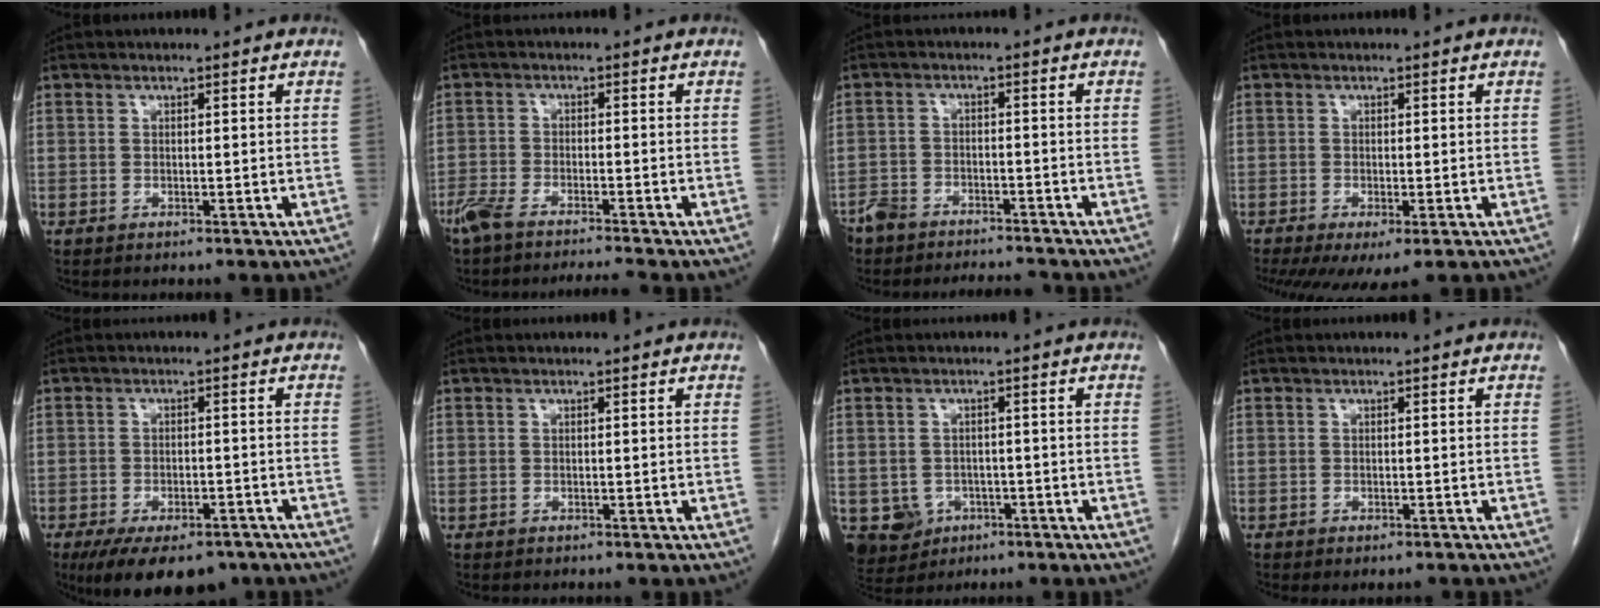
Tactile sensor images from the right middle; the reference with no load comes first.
{"total": 5.9, "force": [-5.3, -0.1, 2.7], "torque": [-0.053, -0.011, -0.095]}
{"total": 8.1, "force": [-7.5, 2.2, 2.2], "torque": [-0.037, 0.004, -0.115]}
{"total": 7.1, "force": [-4.4, 1.7, 5.3], "torque": [-0.079, -0.020, -0.071]}
{"total": 12.5, "force": [-9.1, 5.3, 6.6], "torque": [-0.108, -0.009, -0.129]}
{"total": 0.0}
{"total": 6.1, "force": [-2.7, 5.3, 1.6], "torque": [-0.035, 0.002, -0.034]}
{"total": 2.6, "force": [-2.3, 0.8, 1.1], "torque": [-0.010, -0.005, -0.028]}